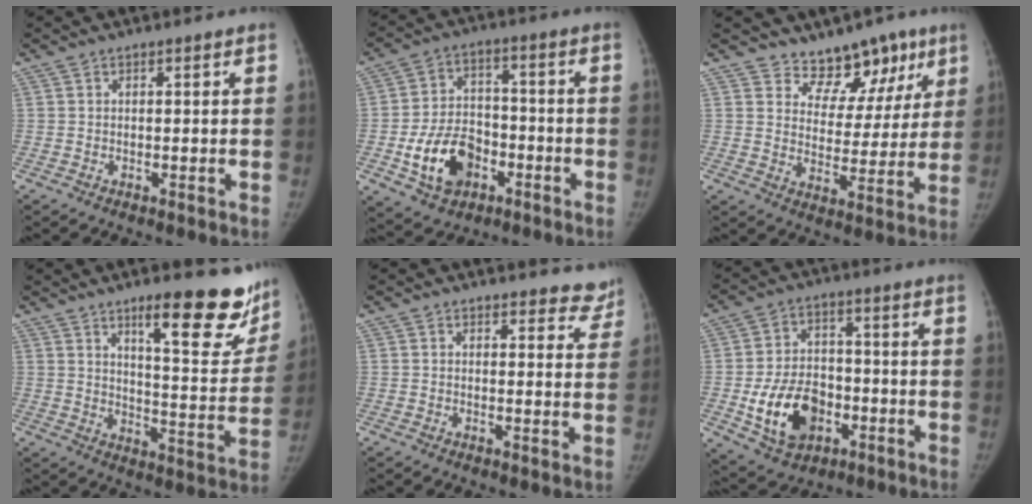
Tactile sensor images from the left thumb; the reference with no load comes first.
{"total": 12.9, "force": [-4.9, 9.1, 7.7], "torque": [-0.111, 0.029, -0.081]}
{"total": 11.1, "force": [8.2, 6.8, 3.0], "torque": [0.013, -0.047, 0.117]}
{"total": 18.3, "force": [12.1, 4.7, 12.9], "torque": [-0.120, -0.087, 0.174]}
{"total": 7.7, "force": [7.2, 2.6, 0.6], "torque": [0.045, -0.038, 0.056]}
{"total": 13.7, "force": [-4.0, 9.7, 8.8], "torque": [-0.129, 0.017, -0.059]}